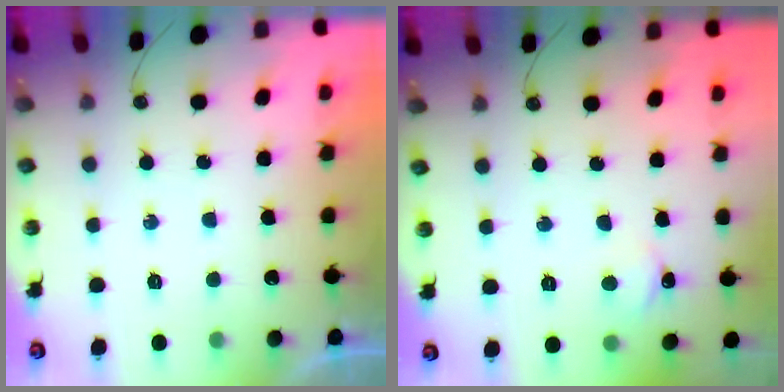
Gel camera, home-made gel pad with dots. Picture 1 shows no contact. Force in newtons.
{"total": 2.4, "press": 2.4, "slide": 0.3}